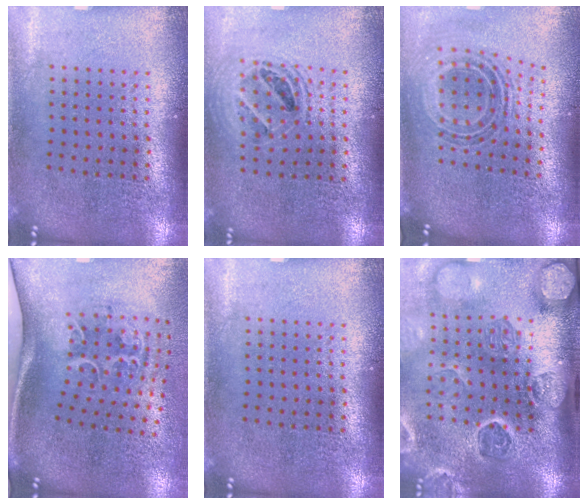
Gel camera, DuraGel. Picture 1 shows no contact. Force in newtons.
{"total": 1.4, "press": 1.2, "slide": 0.6}
{"total": 0.9, "press": 0.8, "slide": 0.4}
{"total": 2.3, "press": 1.3, "slide": 1.9}
{"total": 0.0}
{"total": 4.5, "press": 3.6, "slide": 2.8}